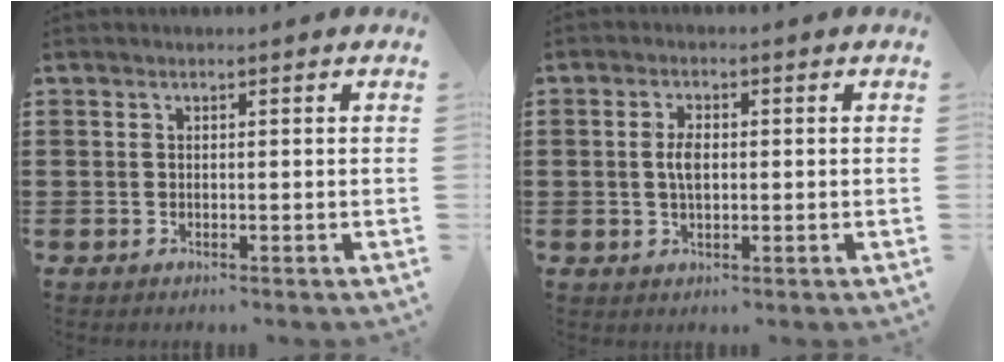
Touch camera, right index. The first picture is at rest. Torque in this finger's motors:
{"motor_torque": [0.35, 0.32, 0.39, 0.11]}